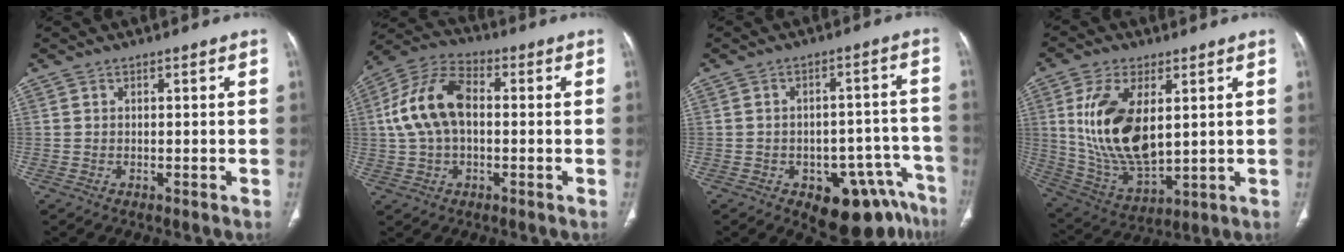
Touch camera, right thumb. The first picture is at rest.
{"total": 12.8, "force": [0.8, 7.8, 10.1], "torque": [-0.201, 0.033, 0.007]}
{"total": 14.0, "force": [-8.4, 7.2, 8.5], "torque": [-0.052, 0.070, -0.105]}
{"total": 17.3, "force": [3.6, 8.9, 14.4], "torque": [-0.272, -0.022, 0.083]}